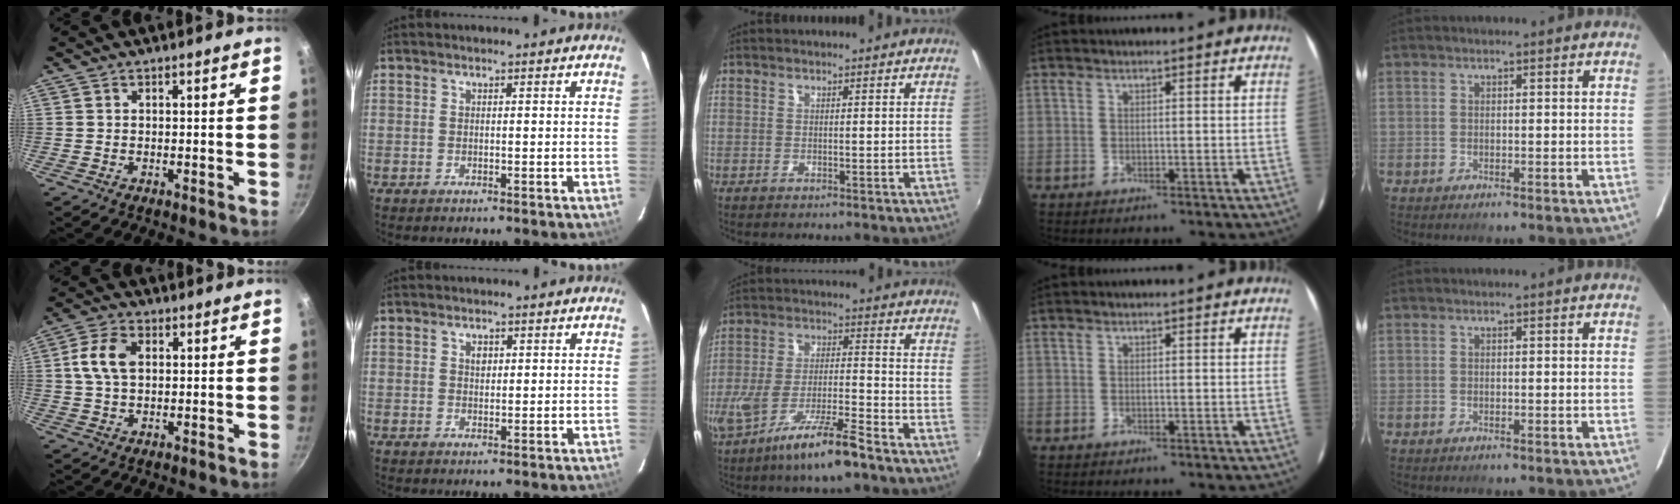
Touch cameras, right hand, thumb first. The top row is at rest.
{"thumb": {"total": 7.5, "force": [1.3, 4.8, 5.6], "torque": [-0.105, 0.013, 0.019]}, "index": {"total": 1.5, "force": [0.5, 1.2, 0.7], "torque": [-0.010, 0.005, 0.008]}, "middle": {"total": 14.0, "force": [-8.8, 2.5, 10.6], "torque": [-0.209, -0.029, -0.156]}}